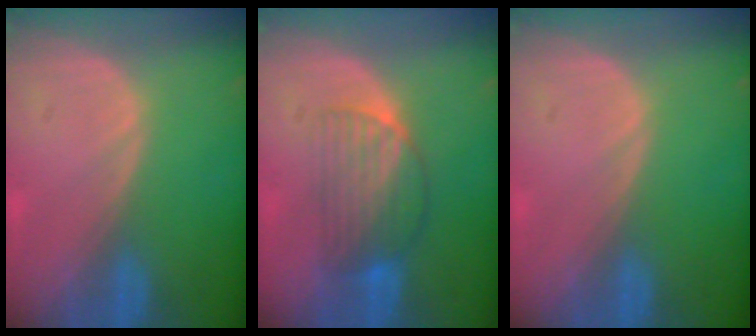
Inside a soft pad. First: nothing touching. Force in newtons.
{"total": 6.5, "press": 5.9, "slide": 2.6}
{"total": 0.0}